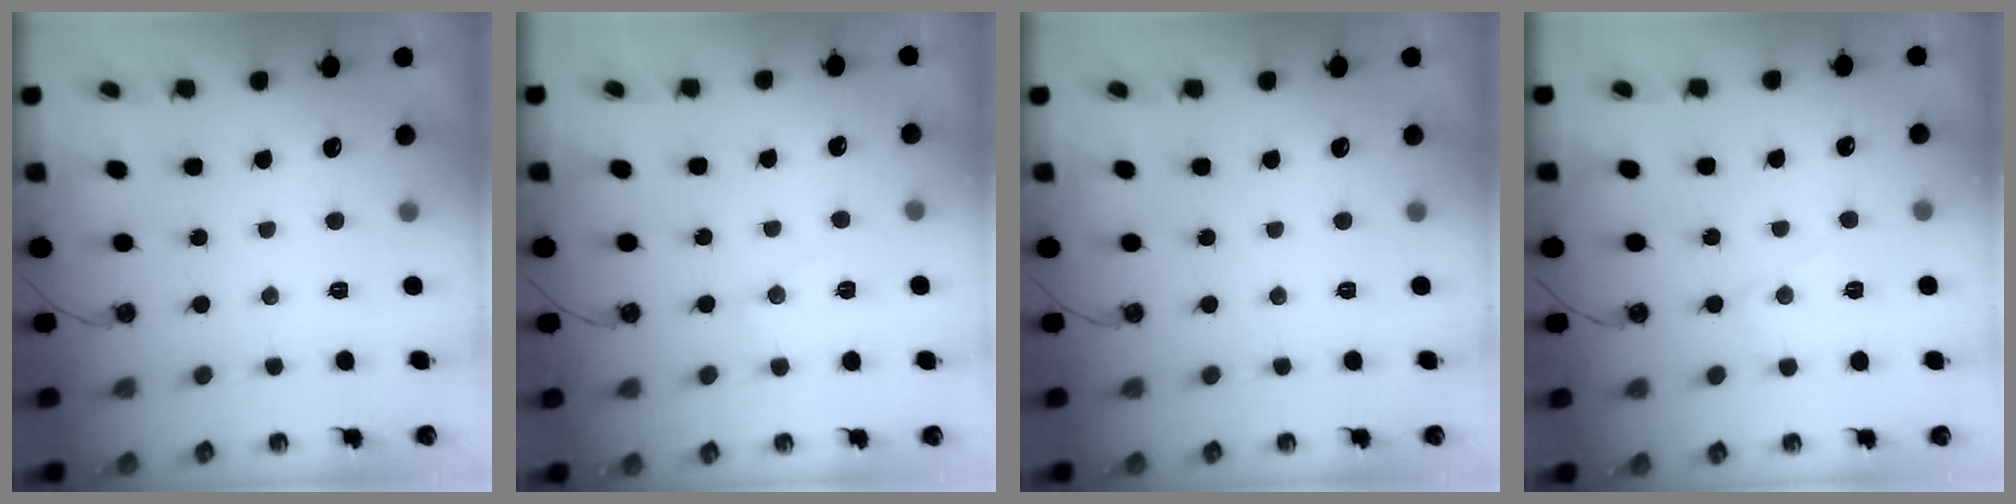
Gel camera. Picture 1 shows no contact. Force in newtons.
{"total": 6.3, "press": 6.2, "slide": 0.9}
{"total": 0.0}
{"total": 5.2, "press": 5.1, "slide": 0.7}